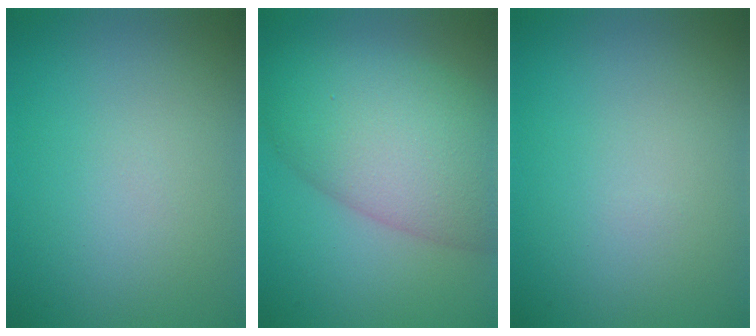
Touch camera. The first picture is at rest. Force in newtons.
{"total": 10.5, "press": 10.5, "slide": 0.4}
{"total": 0.0}